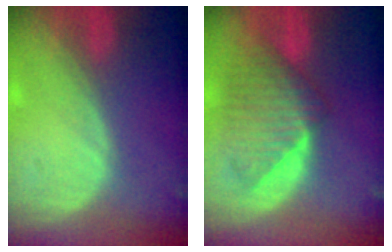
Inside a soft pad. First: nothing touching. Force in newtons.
{"total": 8.6, "press": 8.1, "slide": 2.7}